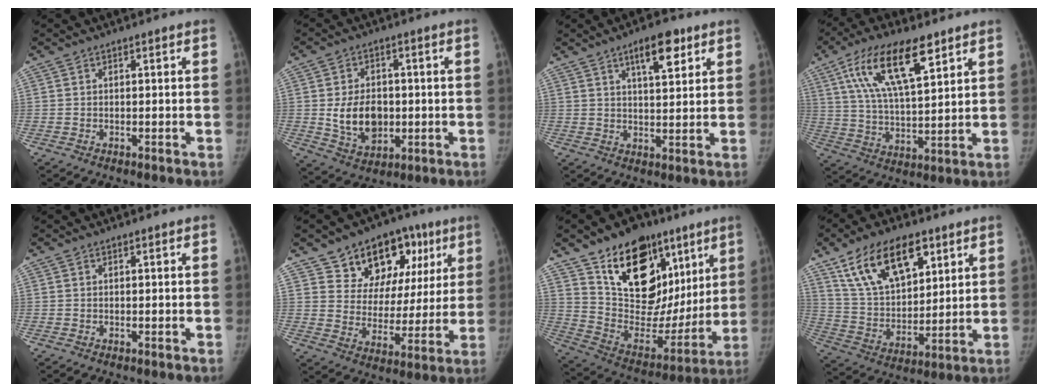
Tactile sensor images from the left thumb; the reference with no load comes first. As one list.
[{"total": 10.4, "force": [-0.5, 7.5, 7.1], "torque": [-0.093, -0.005, 0.003]}, {"total": 8.2, "force": [4.5, 3.1, 6.2], "torque": [-0.077, -0.021, 0.069]}, {"total": 16.2, "force": [8.4, 5.9, 12.5], "torque": [-0.210, -0.020, 0.157]}, {"total": 0.0}, {"total": 18.2, "force": [9.6, 11.9, 9.7], "torque": [-0.077, -0.017, 0.148]}, {"total": 26.7, "force": [14.1, 16.5, 15.5], "torque": [-0.185, -0.022, 0.244]}, {"total": 18.3, "force": [10.2, 9.6, 11.8], "torque": [-0.166, -0.033, 0.193]}]